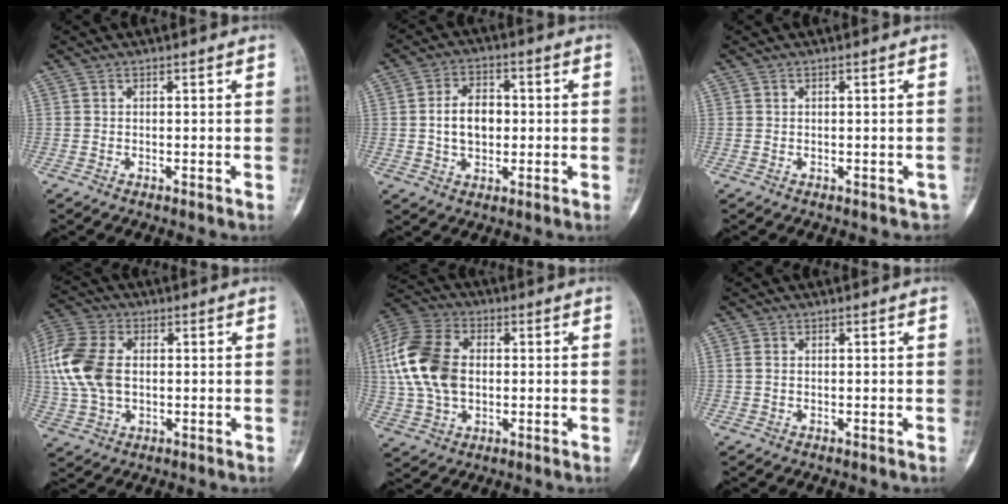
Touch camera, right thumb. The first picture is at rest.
{"total": 8.3, "force": [0.1, 5.7, 6.0], "torque": [-0.085, 0.014, 0.001]}
{"total": 0.8, "force": [-0.2, 0.7, 0.4], "torque": [0.002, 0.008, 0.002]}
{"total": 14.4, "force": [1.1, 9.4, 10.9], "torque": [-0.242, 0.011, 0.022]}
{"total": 16.6, "force": [1.2, 11.0, 12.3], "torque": [-0.248, 0.015, 0.022]}
{"total": 1.1, "force": [0.2, 0.7, 0.8], "torque": [-0.021, 0.001, 0.005]}